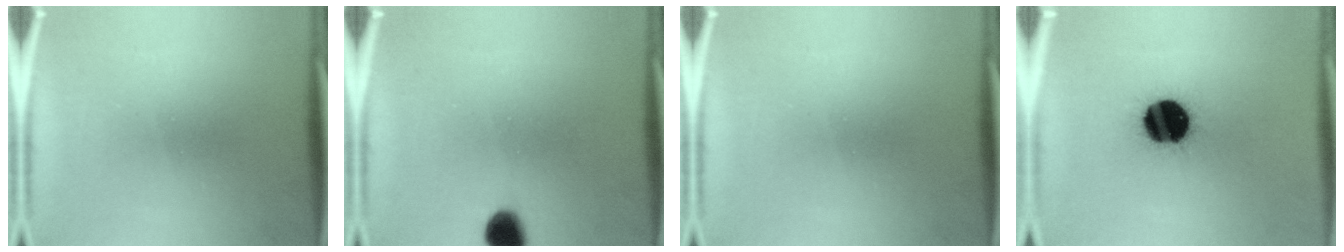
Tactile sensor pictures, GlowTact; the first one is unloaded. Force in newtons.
{"total": 5.5}
{"total": 0.0}
{"total": 16.8}